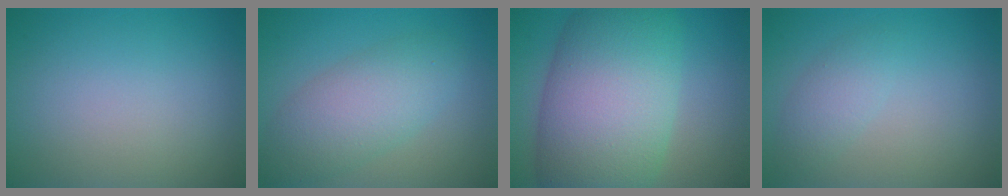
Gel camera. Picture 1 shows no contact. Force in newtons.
{"total": 5.3, "press": 5.3, "slide": 0.2}
{"total": 13.1, "press": 13.1, "slide": 0.3}
{"total": 2.0, "press": 2.0, "slide": 0.1}